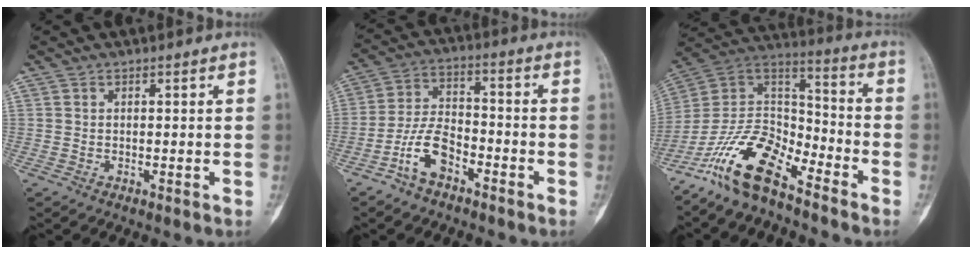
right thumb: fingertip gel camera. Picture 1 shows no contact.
{"total": 8.6, "force": [-4.9, 4.5, 5.4], "torque": [-0.103, 0.038, -0.099]}
{"total": 16.0, "force": [-11.3, 6.2, 9.4], "torque": [-0.159, 0.088, -0.220]}